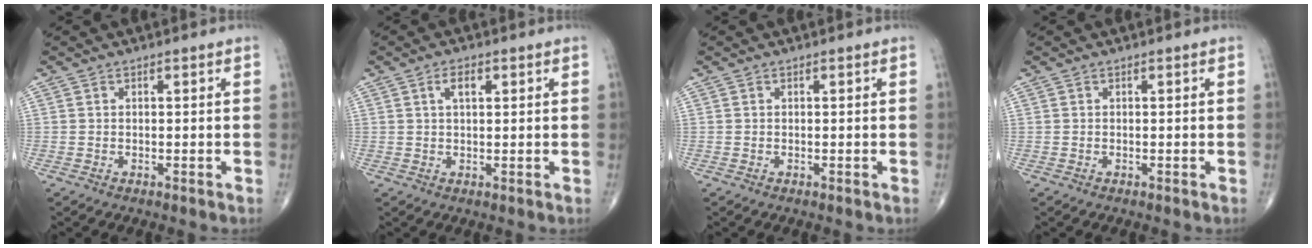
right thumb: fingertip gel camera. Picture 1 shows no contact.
{"total": 3.1, "force": [1.2, 1.5, 2.5], "torque": [-0.042, 0.001, 0.022]}
{"total": 0.0}
{"total": 0.0}